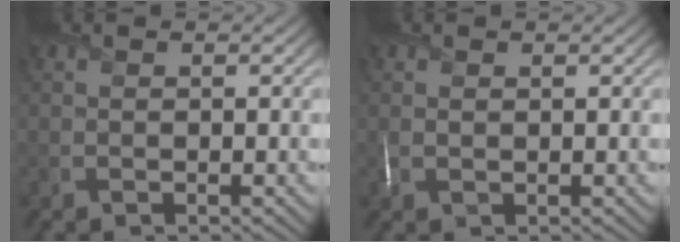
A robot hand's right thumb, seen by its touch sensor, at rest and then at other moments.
{"total": 0.7, "force": [0.2, 0.4, 0.6], "torque": [-0.015, 0.003, 0.005]}